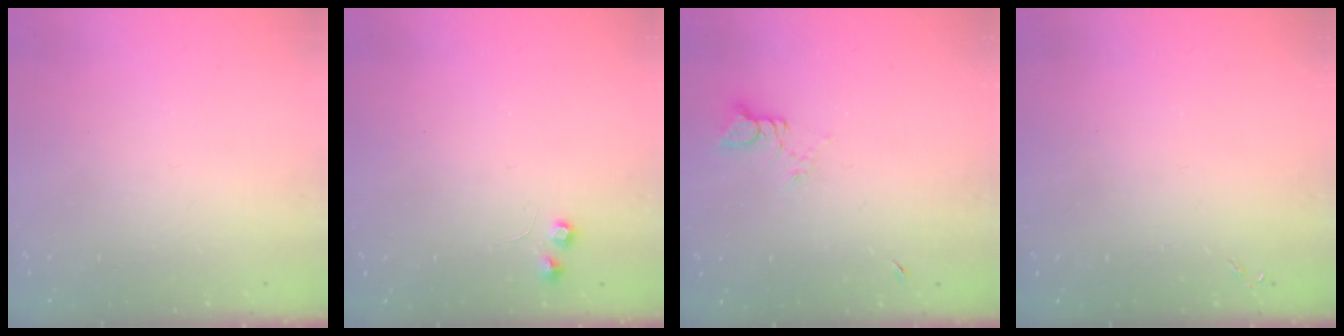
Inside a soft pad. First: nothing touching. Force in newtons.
{"total": 5.0, "press": 4.9, "slide": 0.8}
{"total": 3.7, "press": 3.7, "slide": 0.3}
{"total": 0.0}